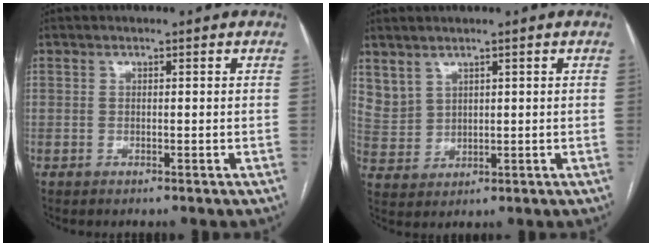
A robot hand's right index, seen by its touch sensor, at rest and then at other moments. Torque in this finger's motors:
{"motor_torque": [0.17, 0.25, 0.03, 0.00]}